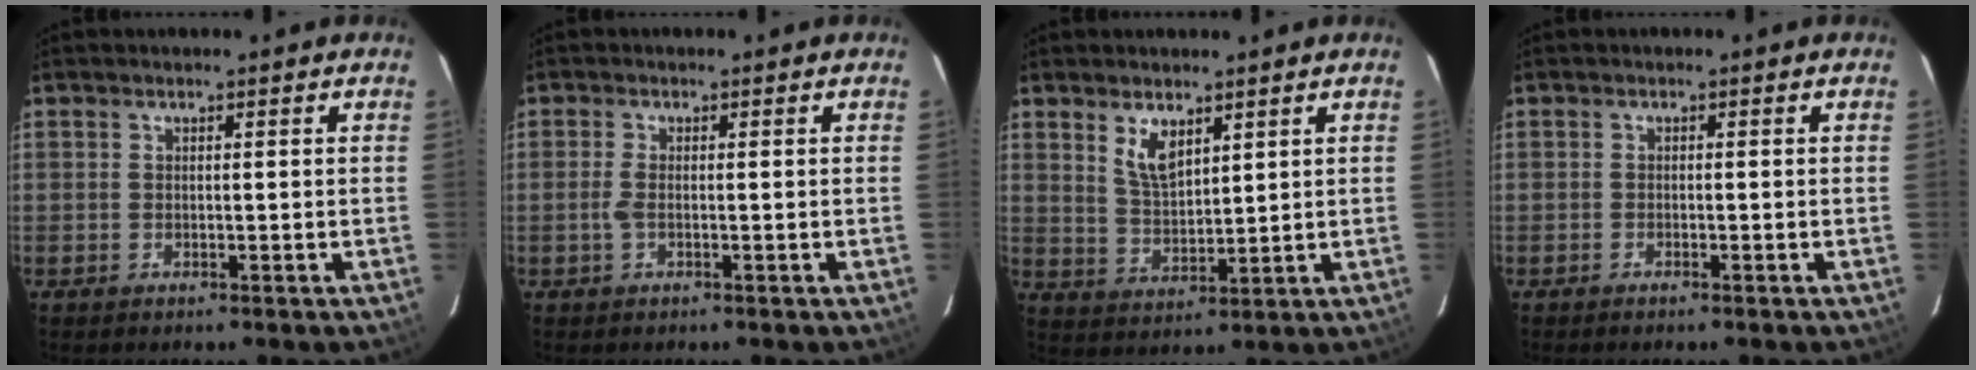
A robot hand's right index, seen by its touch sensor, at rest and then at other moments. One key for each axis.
{"total": 1.8, "fx": -0.4, "fy": 0.4, "fz": 1.7, "tx": -0.037, "ty": -0.002, "tz": -0.008}
{"total": 5.9, "fx": 3.5, "fy": 2.7, "fz": 4.0, "tx": -0.071, "ty": -0.003, "tz": 0.071}
{"total": 0.7, "fx": -0.6, "fy": 0.1, "fz": 0.3, "tx": -0.007, "ty": 0.000, "tz": -0.013}